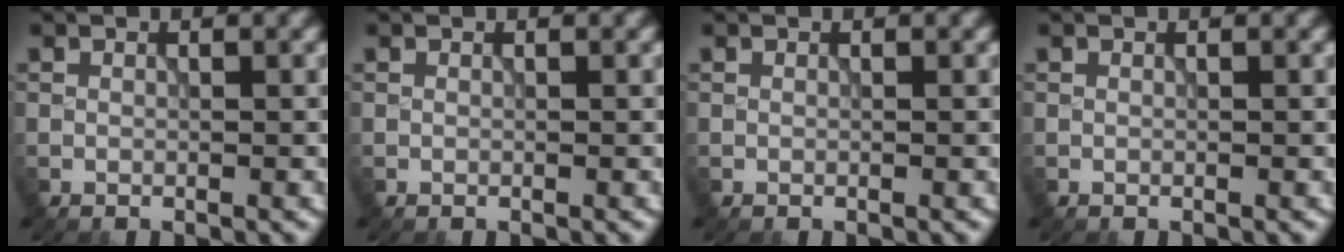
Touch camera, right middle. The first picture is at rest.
{"total": 0.0}
{"total": 0.0}
{"total": 0.0}